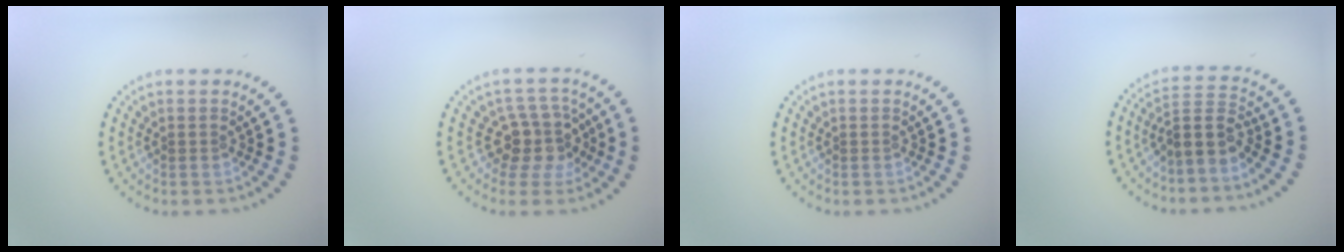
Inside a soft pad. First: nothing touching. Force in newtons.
{"total": 3.7, "press": 2.9, "slide": 2.2}
{"total": 0.0}
{"total": 3.2, "press": 2.5, "slide": 2.0}